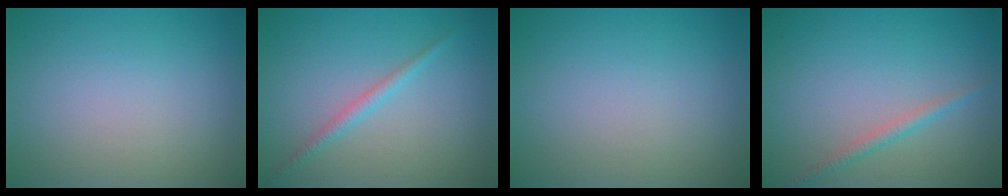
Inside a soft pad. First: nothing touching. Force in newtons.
{"total": 1.4, "press": 1.4, "slide": 0.1}
{"total": 0.0}
{"total": 1.4, "press": 1.4, "slide": 0.0}